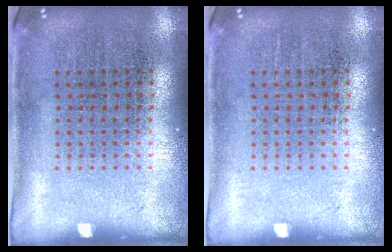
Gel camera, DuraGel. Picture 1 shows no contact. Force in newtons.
{"total": 0.0}